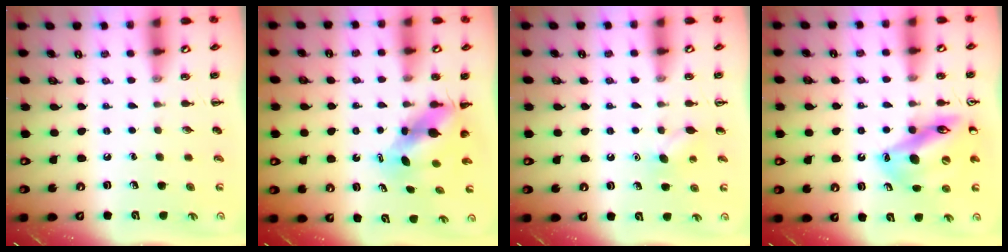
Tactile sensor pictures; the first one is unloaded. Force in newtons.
{"total": 5.6, "press": 5.5, "slide": 1.1}
{"total": 5.5, "press": 5.3, "slide": 1.5}
{"total": 14.9, "press": 14.4, "slide": 3.7}